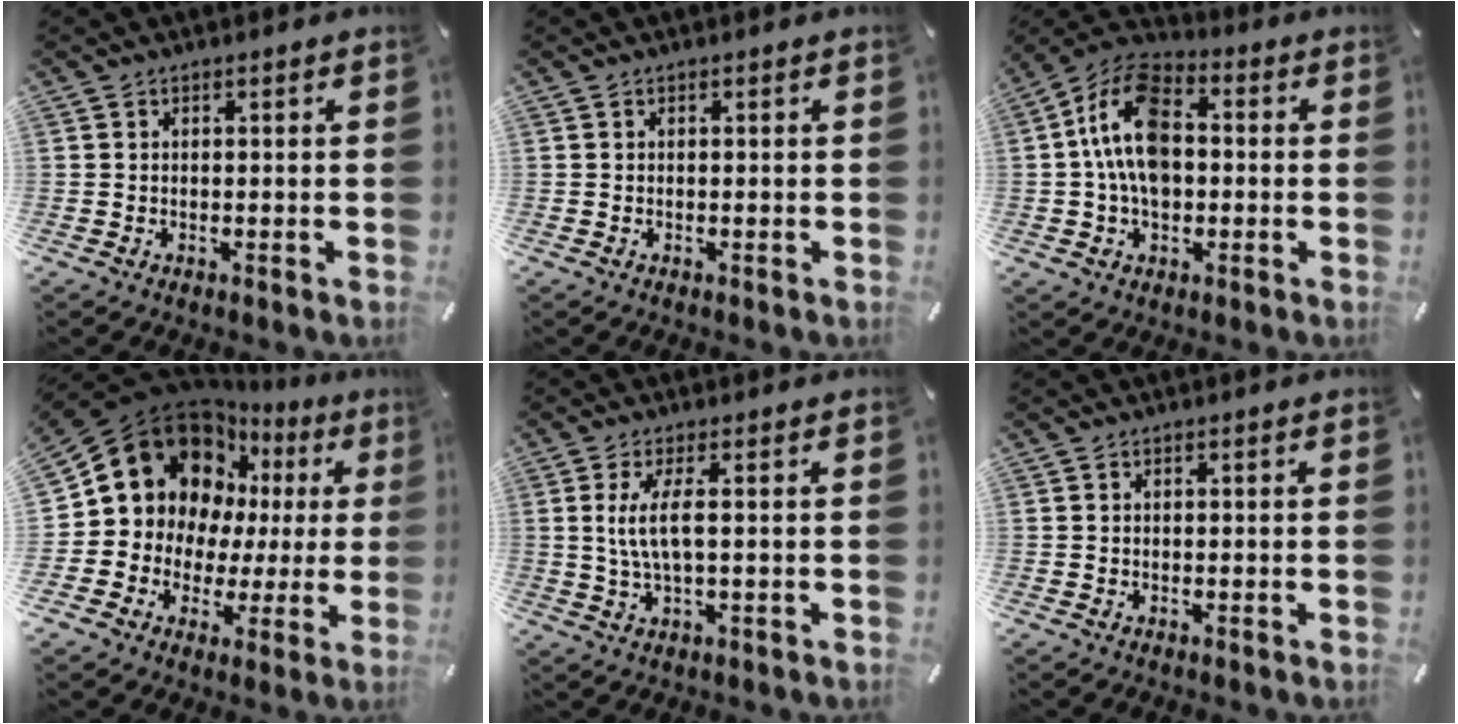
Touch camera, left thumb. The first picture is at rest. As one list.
[{"total": 0.0}, {"total": 14.1, "force": [0.0, 9.7, 10.3], "torque": [-0.232, 0.015, 0.000]}, {"total": 15.9, "force": [6.7, 13.2, 5.8], "torque": [-0.107, -0.050, 0.137]}, {"total": 6.8, "force": [0.8, 1.8, 6.5], "torque": [-0.144, -0.007, 0.006]}, {"total": 0.0}]